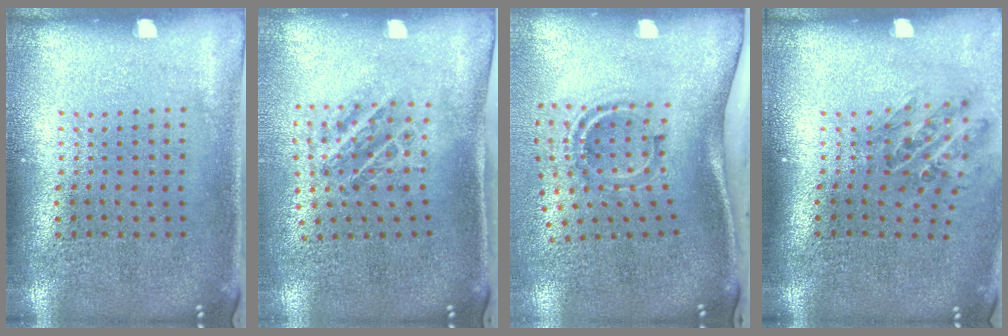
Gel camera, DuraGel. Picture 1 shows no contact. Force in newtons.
{"total": 1.1, "press": 1.0, "slide": 0.3}
{"total": 2.0, "press": 1.2, "slide": 1.7}
{"total": 1.1, "press": 1.0, "slide": 0.4}